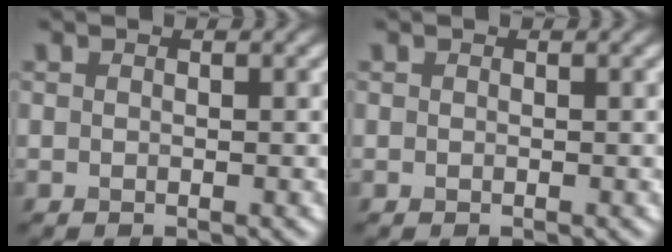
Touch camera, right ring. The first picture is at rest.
{"total": 0.0}